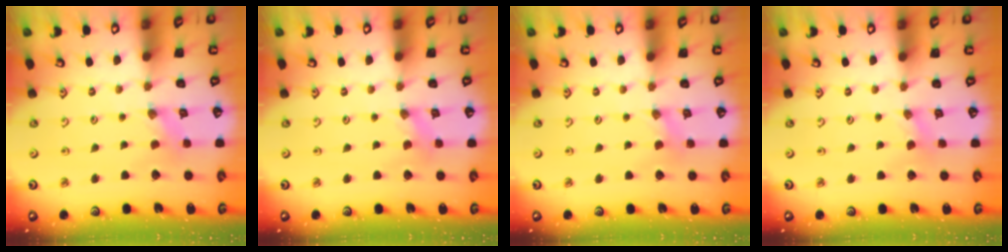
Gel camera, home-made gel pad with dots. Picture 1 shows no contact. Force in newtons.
{"total": 0.0}
{"total": 1.7, "press": 1.7, "slide": 0.2}
{"total": 0.5, "press": 0.5, "slide": 0.1}